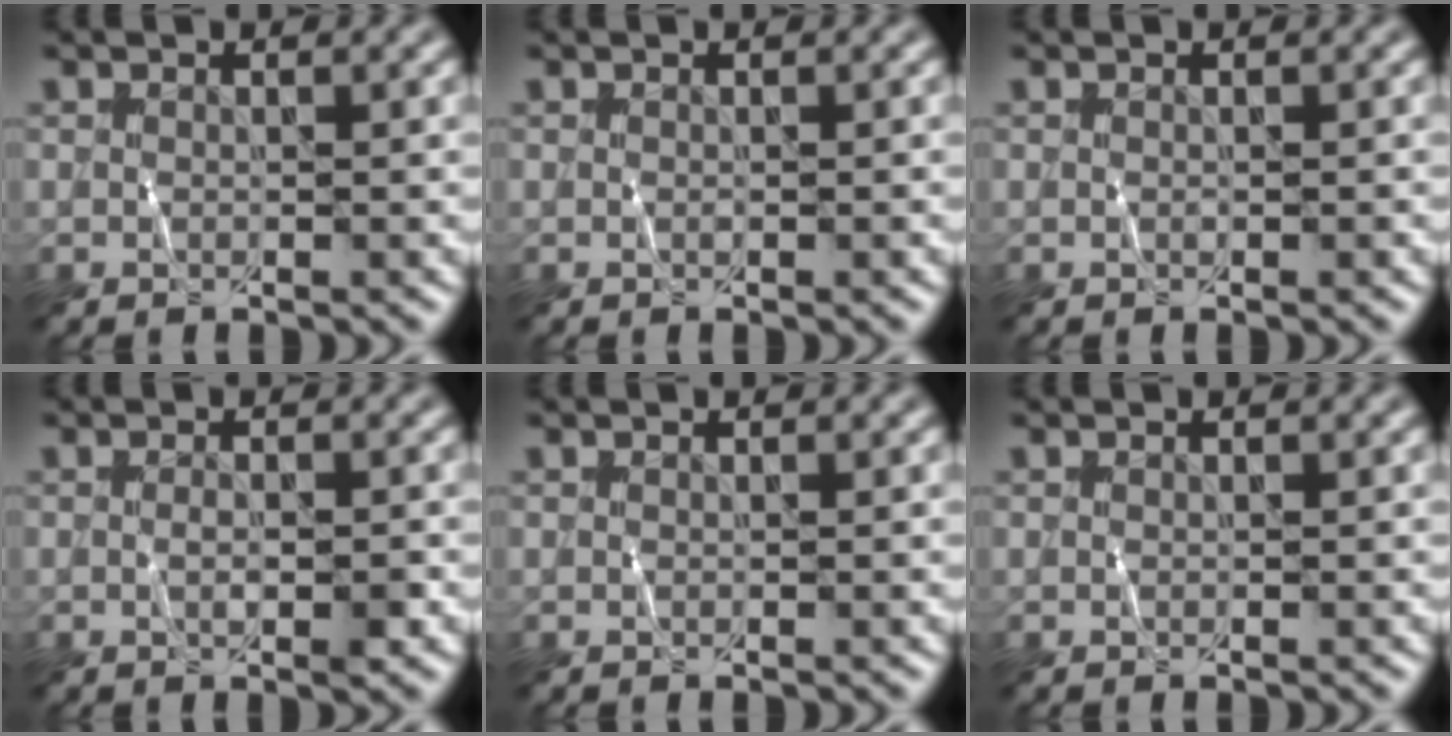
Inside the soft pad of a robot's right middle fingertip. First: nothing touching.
{"total": 0.0}
{"total": 0.0}
{"total": 1.8, "force": [-0.3, 0.6, 1.7], "torque": [-0.031, -0.002, -0.006]}
{"total": 0.0}
{"total": 0.0}